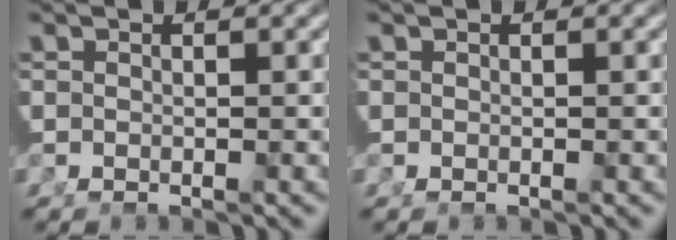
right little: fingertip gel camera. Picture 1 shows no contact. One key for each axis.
{"total": 0.0}